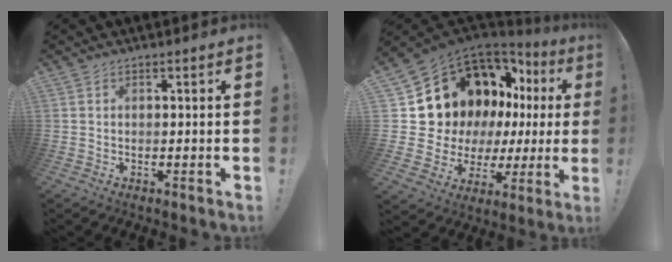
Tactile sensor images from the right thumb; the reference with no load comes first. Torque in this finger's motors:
{"motor_torque": [2.50, 2.51, 0.20, 0.20, 0.32]}